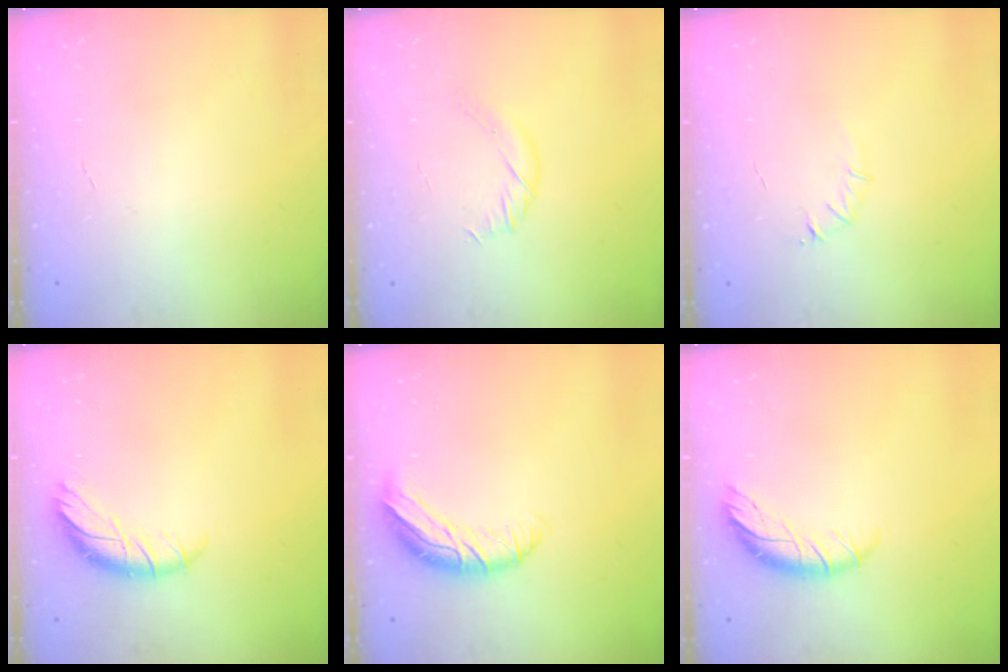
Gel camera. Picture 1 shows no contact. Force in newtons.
{"total": 5.0, "press": 4.8, "slide": 1.4}
{"total": 3.3, "press": 3.1, "slide": 1.1}
{"total": 10.9, "press": 10.6, "slide": 2.6}
{"total": 10.4, "press": 10.2, "slide": 1.7}
{"total": 8.9, "press": 8.9, "slide": 0.3}